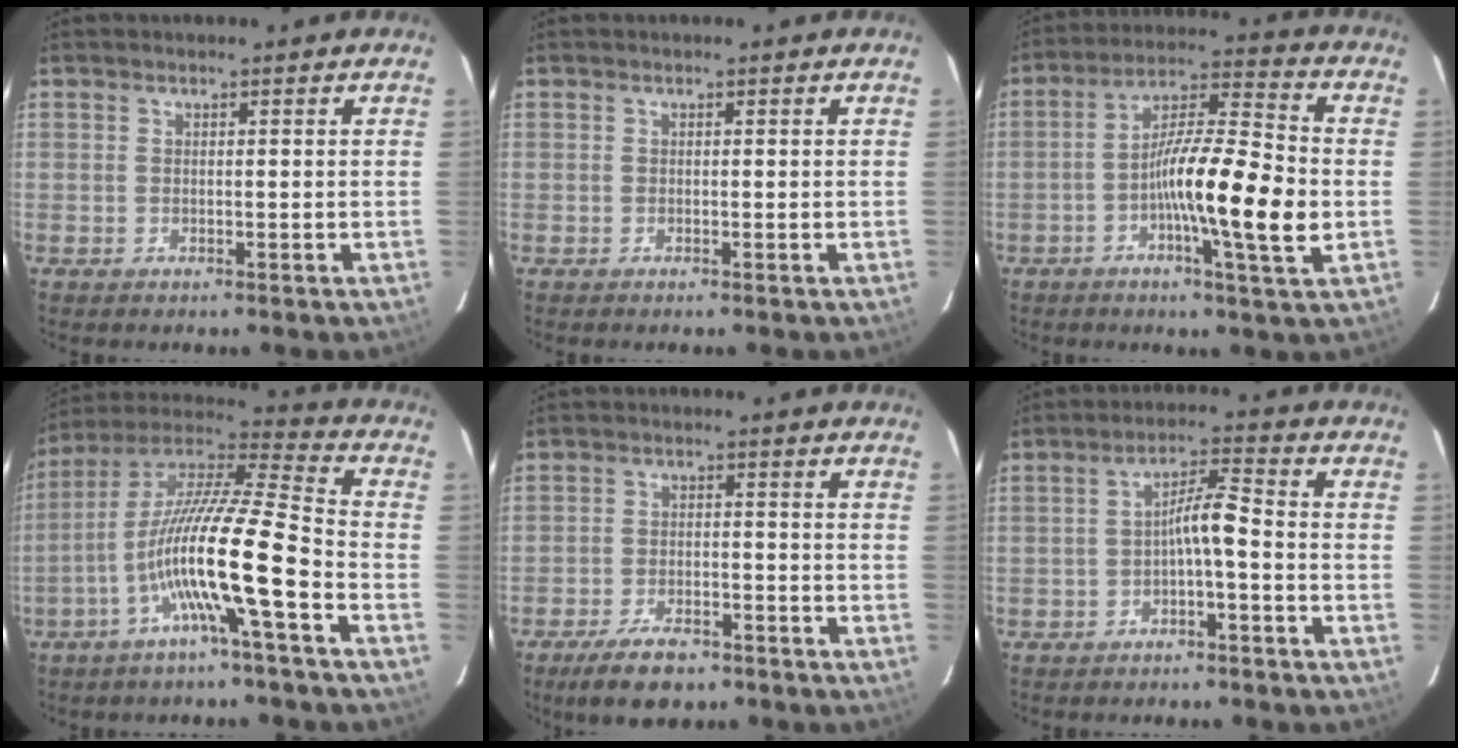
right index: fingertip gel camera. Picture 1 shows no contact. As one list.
[{"total": 0.0}, {"total": 14.7, "force": [-3.0, 0.8, 14.4], "torque": [-0.244, 0.001, -0.056]}, {"total": 16.2, "force": [-5.7, -0.4, 15.1], "torque": [-0.285, 0.008, -0.112]}, {"total": 7.0, "force": [-5.1, 2.7, 3.9], "torque": [-0.073, -0.004, -0.086]}, {"total": 5.1, "force": [-1.4, 0.4, 4.9], "torque": [-0.082, 0.020, -0.022]}]